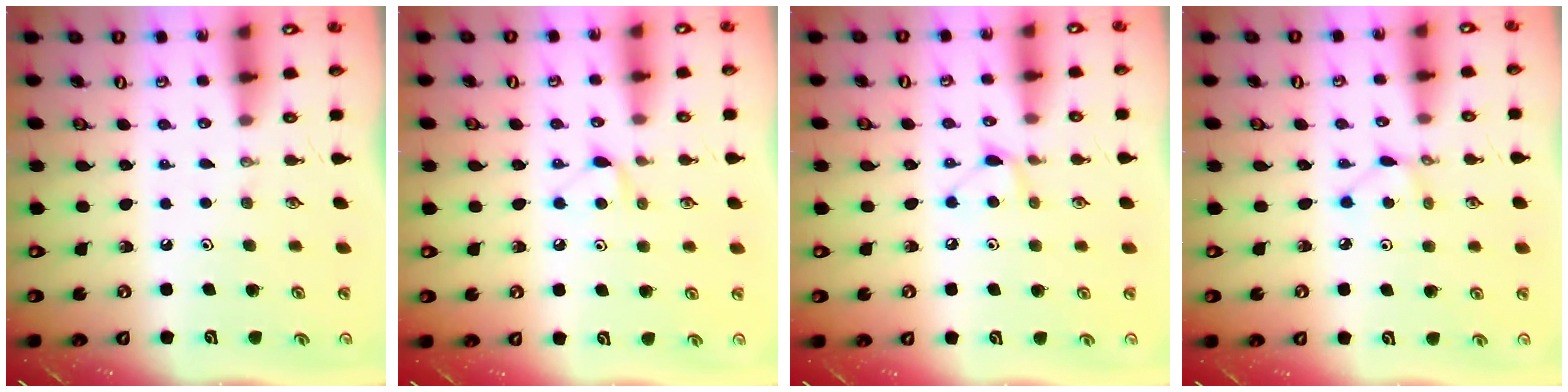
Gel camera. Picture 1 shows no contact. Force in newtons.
{"total": 5.0, "press": 4.9, "slide": 0.7}
{"total": 6.6, "press": 6.6, "slide": 0.6}
{"total": 2.4, "press": 2.4, "slide": 0.2}